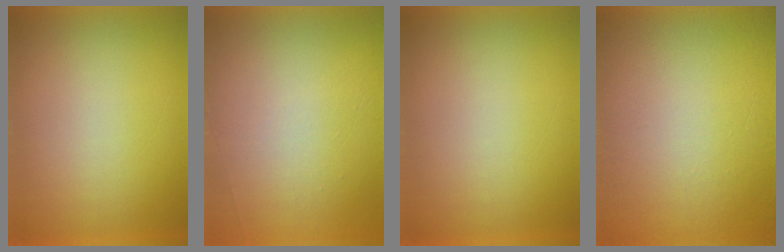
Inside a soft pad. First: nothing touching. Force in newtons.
{"total": 6.9}
{"total": 0.0}
{"total": 5.8}